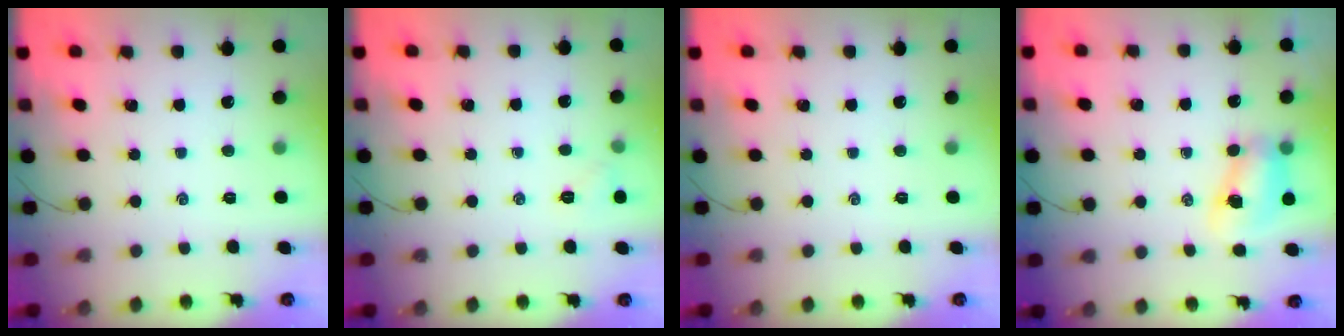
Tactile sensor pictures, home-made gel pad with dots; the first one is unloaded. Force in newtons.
{"total": 3.8, "press": 3.6, "slide": 1.1}
{"total": 0.0}
{"total": 8.4, "press": 8.3, "slide": 1.2}